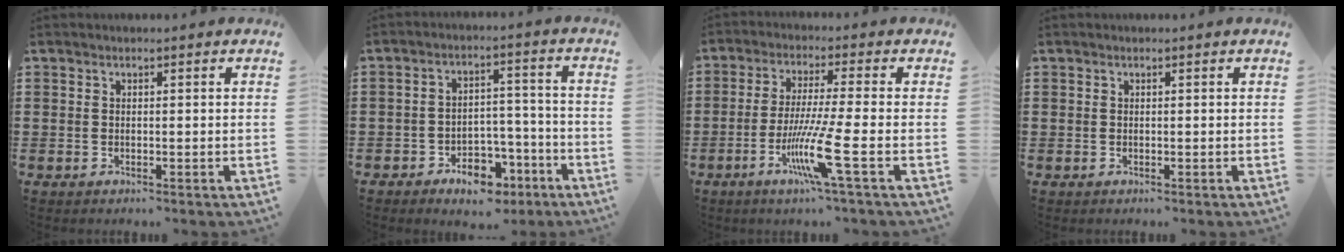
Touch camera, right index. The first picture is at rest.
{"total": 6.5, "force": [-4.4, 3.5, 3.2], "torque": [-0.056, 0.021, -0.080]}
{"total": 9.7, "force": [-3.7, -0.2, 8.9], "torque": [-0.183, -0.022, -0.073]}
{"total": 0.5, "force": [0.0, 0.5, 0.0], "torque": [-0.001, 0.004, 0.000]}